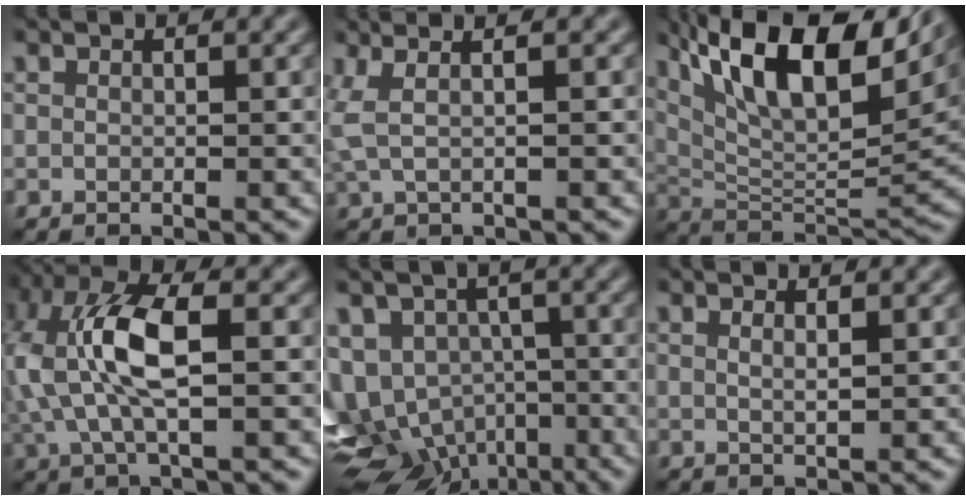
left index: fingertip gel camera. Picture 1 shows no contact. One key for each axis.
{"total": 2.4, "fx": 0.7, "fy": 0.7, "fz": 2.2, "tx": -0.043, "ty": 0.008, "tz": 0.014}
{"total": 13.3, "fx": 7.2, "fy": 5.0, "fz": 10.1, "tx": -0.171, "ty": 0.017, "tz": 0.131}
{"total": 9.3, "fx": 1.0, "fy": 4.1, "fz": 8.3, "tx": -0.186, "ty": 0.015, "tz": 0.016}
{"total": 10.8, "fx": -4.5, "fy": 8.1, "fz": 5.5, "tx": -0.101, "ty": -0.019, "tz": -0.037}
{"total": 1.2, "fx": 0.5, "fy": 0.4, "fz": 1.1, "tx": -0.012, "ty": 0.000, "tz": 0.006}